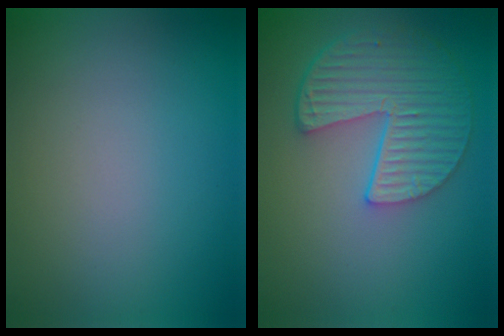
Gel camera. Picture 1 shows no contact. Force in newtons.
{"total": 6.0, "press": 4.6, "slide": 3.8}